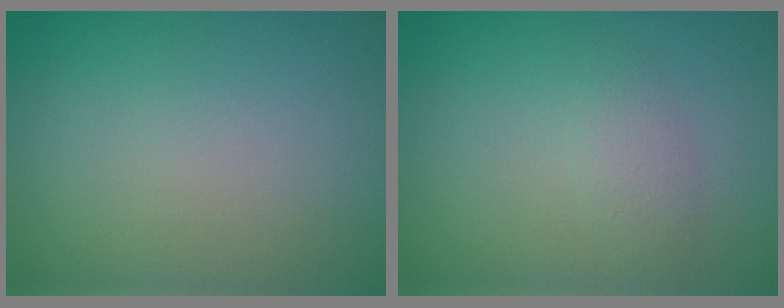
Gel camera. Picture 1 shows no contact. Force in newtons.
{"total": 1.4, "press": 1.4, "slide": 0.0}